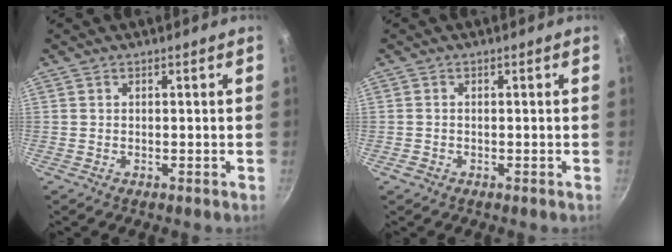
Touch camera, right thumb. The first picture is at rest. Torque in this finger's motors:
{"motor_torque": [-0.26, 0.09, -0.27, 0.06, 0.02]}